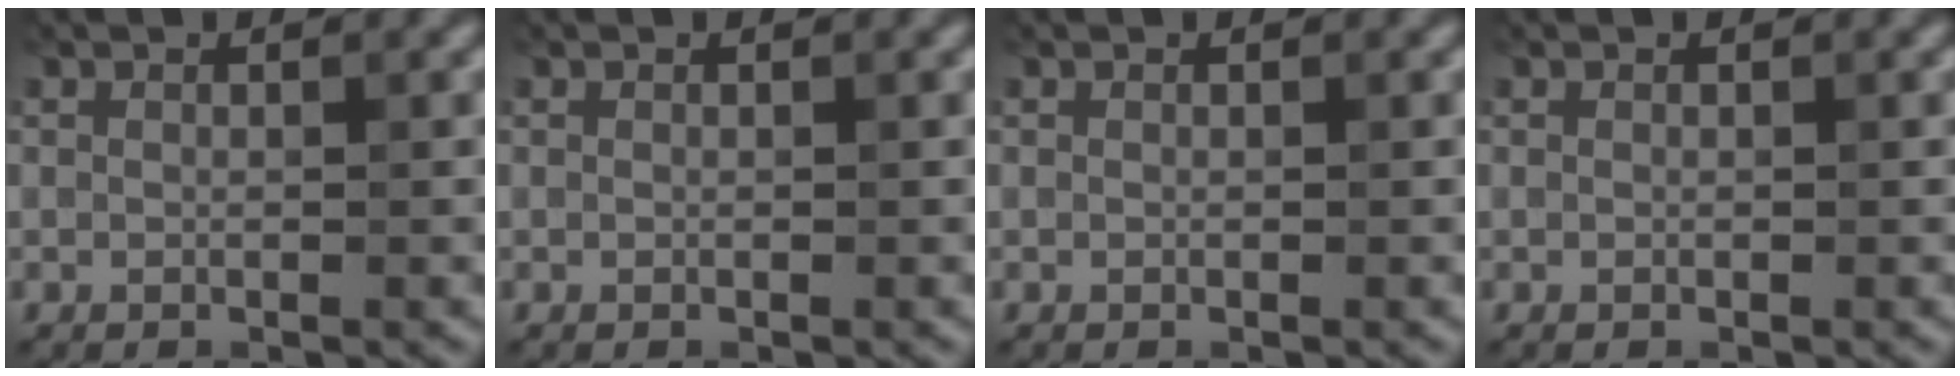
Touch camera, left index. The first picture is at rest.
{"total": 0.0}
{"total": 0.0}
{"total": 0.0}